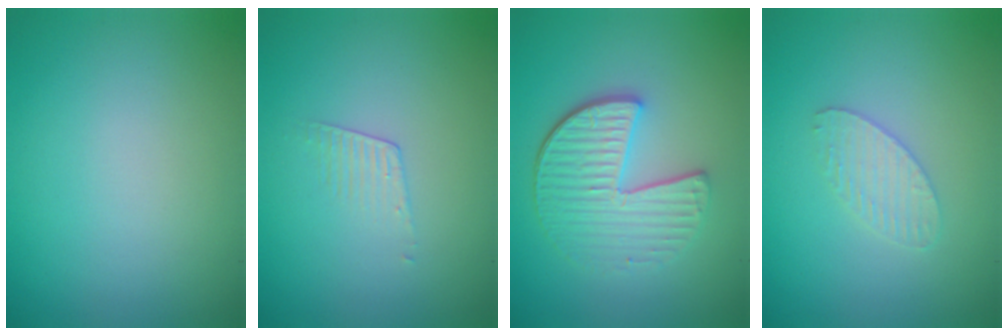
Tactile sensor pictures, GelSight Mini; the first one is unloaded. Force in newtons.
{"total": 1.1, "press": 0.2, "slide": 1.1}
{"total": 4.9, "press": 4.0, "slide": 2.8}
{"total": 2.0, "press": 2.0, "slide": 0.1}